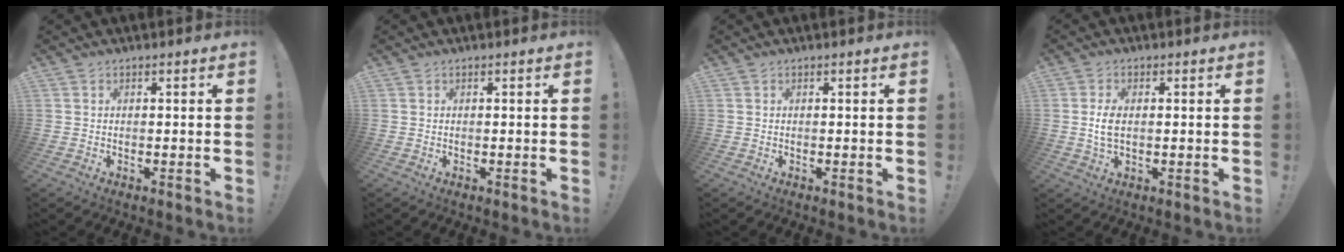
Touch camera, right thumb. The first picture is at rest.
{"total": 0.0}
{"total": 0.0}
{"total": 4.6, "force": [0.1, 2.4, 4.0], "torque": [-0.078, 0.000, -0.003]}